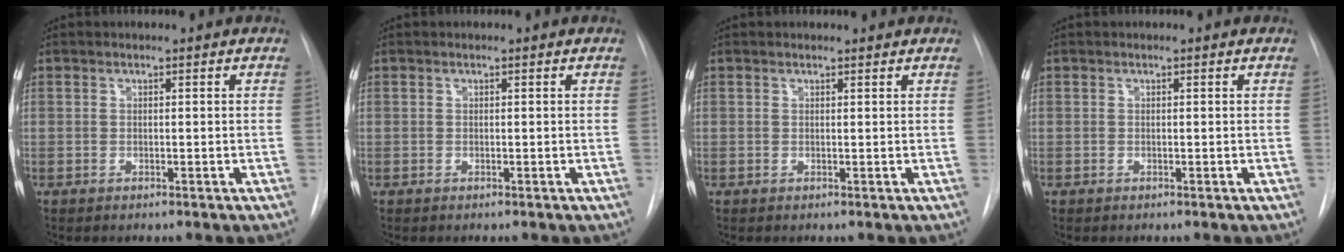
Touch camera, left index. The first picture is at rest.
{"total": 0.0}
{"total": 1.4, "force": [1.4, 0.2, 0.1], "torque": [-0.009, 0.008, 0.017]}
{"total": 0.0}